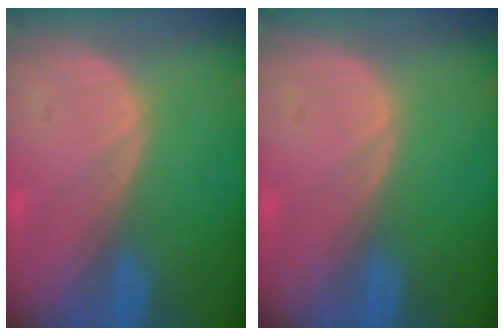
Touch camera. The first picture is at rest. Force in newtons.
{"total": 0.0}